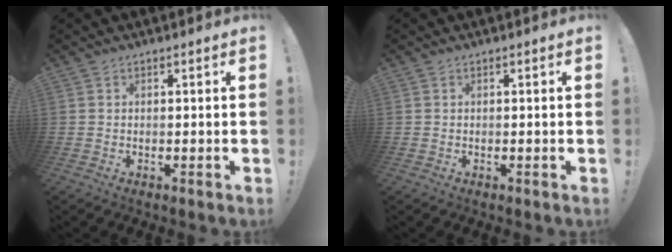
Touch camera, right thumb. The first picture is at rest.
{"total": 0.0}